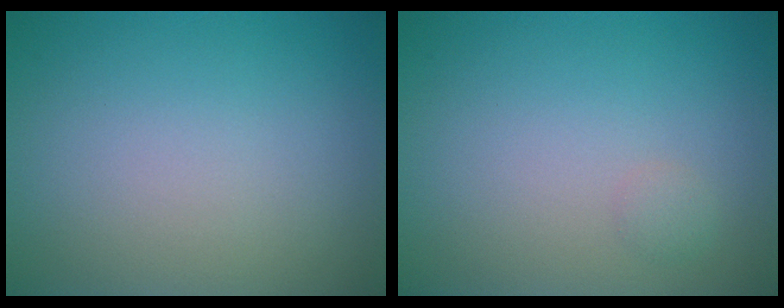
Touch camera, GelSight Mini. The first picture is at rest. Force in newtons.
{"total": 0.7, "press": 0.7, "slide": 0.0}